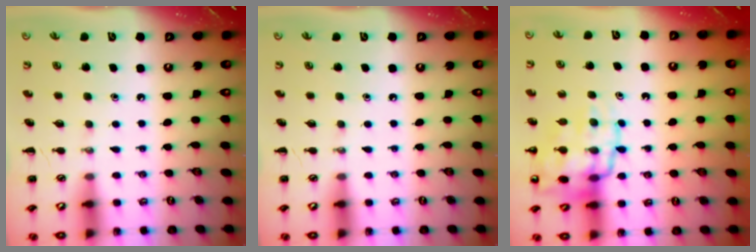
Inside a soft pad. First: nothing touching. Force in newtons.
{"total": 0.0}
{"total": 15.6, "press": 15.5, "slide": 2.2}